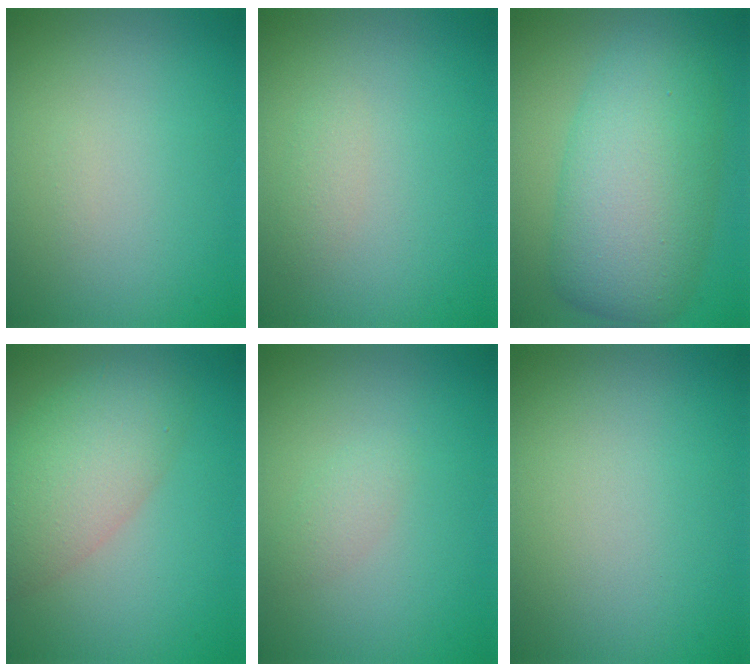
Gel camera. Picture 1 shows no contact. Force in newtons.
{"total": 1.0, "press": 1.0, "slide": 0.0}
{"total": 9.7, "press": 9.7, "slide": 0.2}
{"total": 6.2, "press": 6.2, "slide": 0.4}
{"total": 1.1, "press": 1.1, "slide": 0.0}
{"total": 0.0}